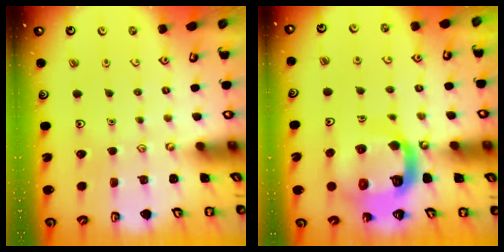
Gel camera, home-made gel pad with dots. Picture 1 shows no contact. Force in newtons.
{"total": 16.2, "press": 16.1, "slide": 1.8}